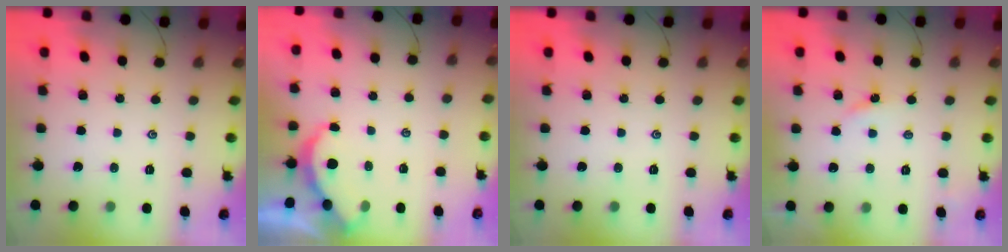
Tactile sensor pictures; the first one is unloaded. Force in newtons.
{"total": 2.6, "press": 2.6, "slide": 0.3}
{"total": 0.0}
{"total": 3.1, "press": 3.1, "slide": 0.3}